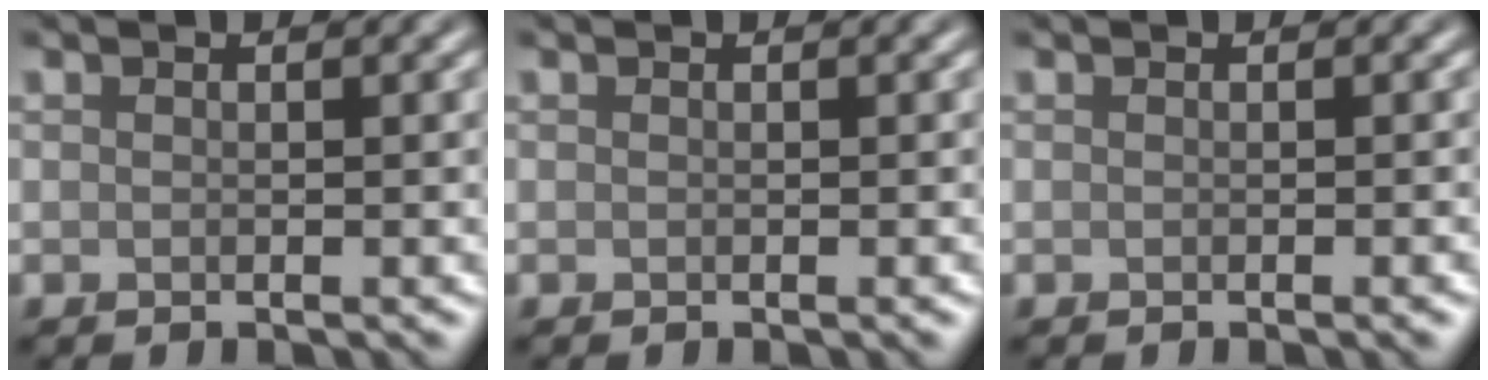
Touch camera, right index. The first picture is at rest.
{"total": 0.0}
{"total": 0.8, "force": [-0.3, 0.2, 0.7], "torque": [-0.004, 0.002, -0.005]}